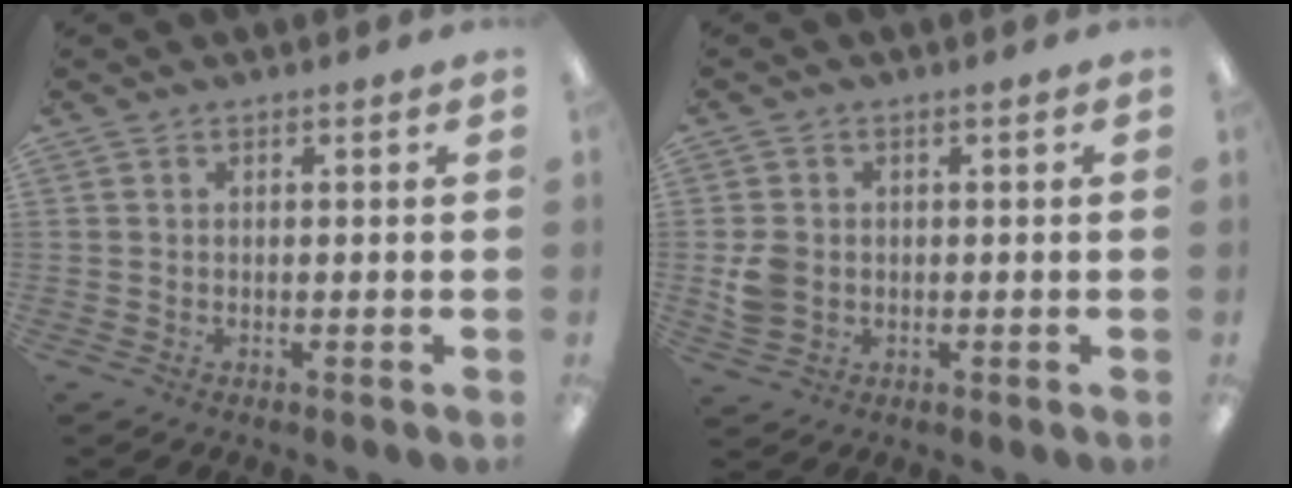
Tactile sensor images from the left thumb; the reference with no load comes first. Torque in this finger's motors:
{"motor_torque": [-0.24, 0.58, 0.50, -0.32, 0.05]}